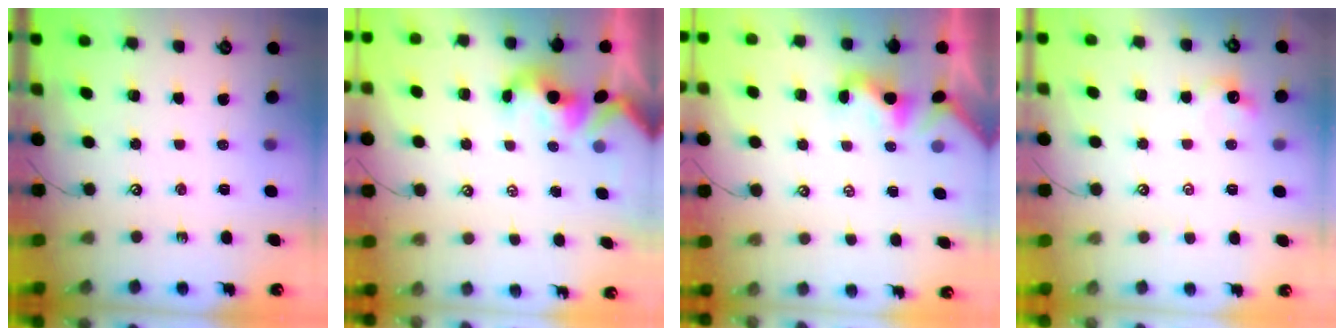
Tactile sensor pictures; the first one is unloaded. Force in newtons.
{"total": 2.1, "press": 1.9, "slide": 0.7}
{"total": 1.9, "press": 1.8, "slide": 0.5}
{"total": 2.4, "press": 2.4, "slide": 0.4}